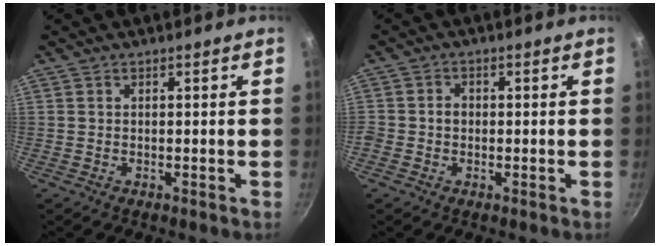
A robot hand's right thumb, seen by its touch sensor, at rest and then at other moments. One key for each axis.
{"total": 2.3, "fx": -0.4, "fy": 2.0, "fz": 1.0, "tx": -0.010, "ty": 0.010, "tz": -0.011}